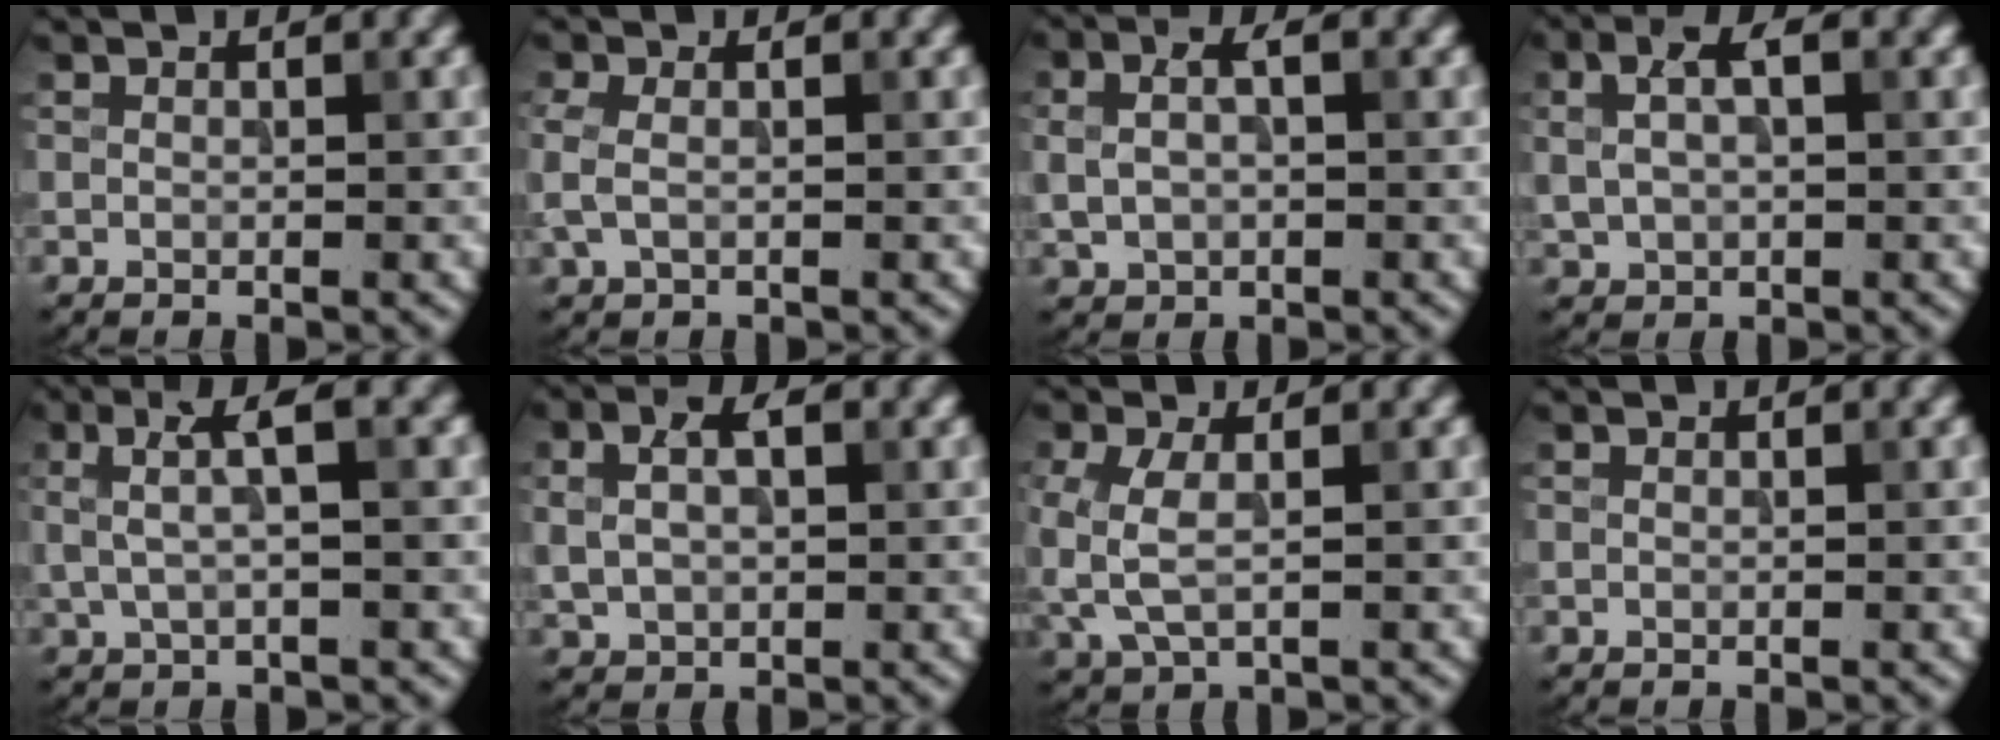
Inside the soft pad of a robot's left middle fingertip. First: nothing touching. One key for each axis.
{"total": 2.1, "fx": 0.0, "fy": 1.2, "fz": 1.7, "tx": -0.046, "ty": 0.000, "tz": -0.002}
{"total": 3.2, "fx": 0.6, "fy": 2.0, "fz": 2.5, "tx": -0.054, "ty": 0.005, "tz": 0.013}
{"total": 3.7, "fx": 1.1, "fy": 2.1, "fz": 2.9, "tx": -0.059, "ty": 0.007, "tz": 0.020}
{"total": 3.4, "fx": 0.8, "fy": 0.7, "fz": 3.3, "tx": -0.063, "ty": 0.009, "tz": 0.014}
{"total": 4.2, "fx": 1.1, "fy": 2.7, "fz": 3.0, "tx": -0.062, "ty": 0.008, "tz": 0.021}
{"total": 3.4, "fx": -0.2, "fy": 1.9, "fz": 2.9, "tx": -0.076, "ty": -0.003, "tz": -0.005}
{"total": 0.0}